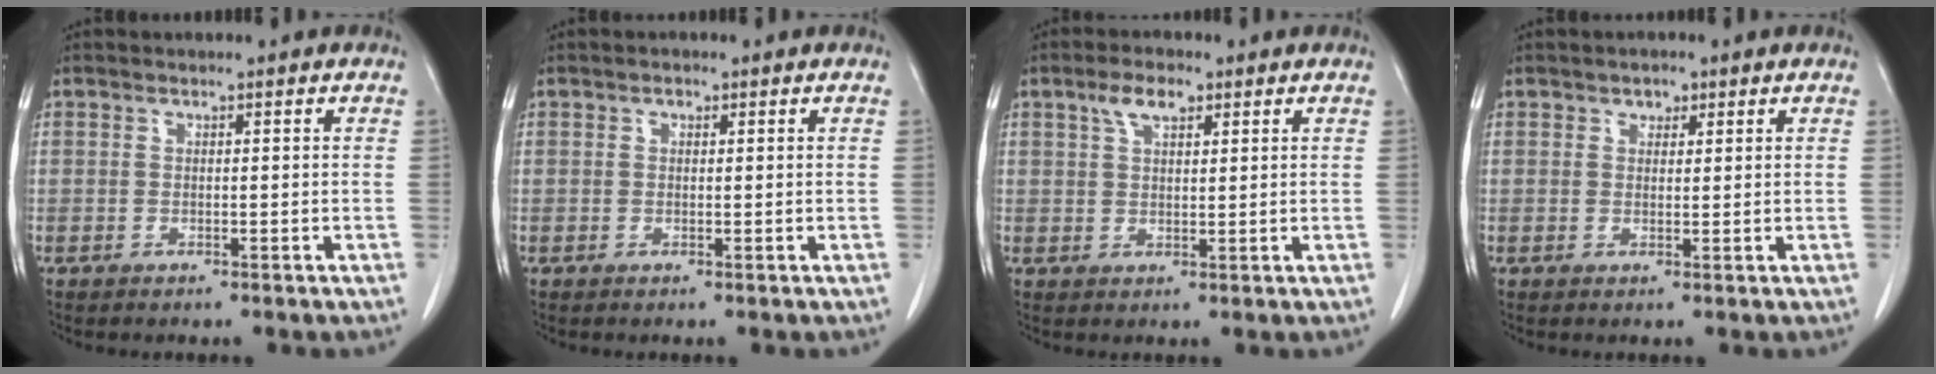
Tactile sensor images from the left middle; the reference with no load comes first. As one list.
[{"total": 0.7, "force": [0.3, 0.5, 0.4], "torque": [-0.006, 0.001, 0.004]}, {"total": 4.0, "force": [2.3, 1.7, 2.8], "torque": [-0.058, 0.011, 0.045]}, {"total": 1.6, "force": [1.0, 1.1, 0.6], "torque": [-0.008, 0.000, 0.014]}]